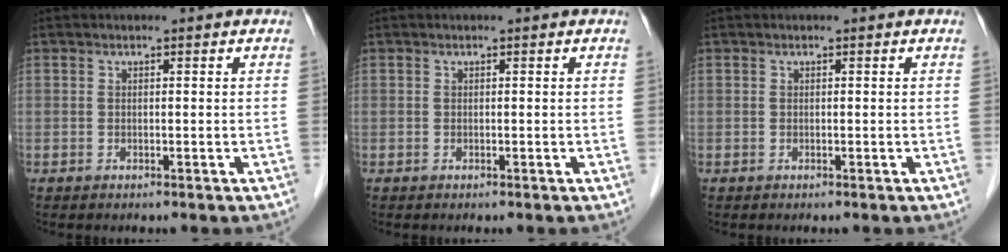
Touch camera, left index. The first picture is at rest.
{"total": 0.0}
{"total": 0.0}